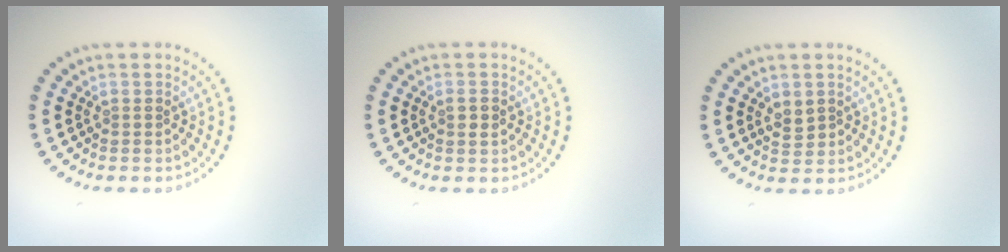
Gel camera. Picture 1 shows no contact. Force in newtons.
{"total": 1.1, "press": 1.1, "slide": 0.3}
{"total": 1.6, "press": 1.5, "slide": 0.7}